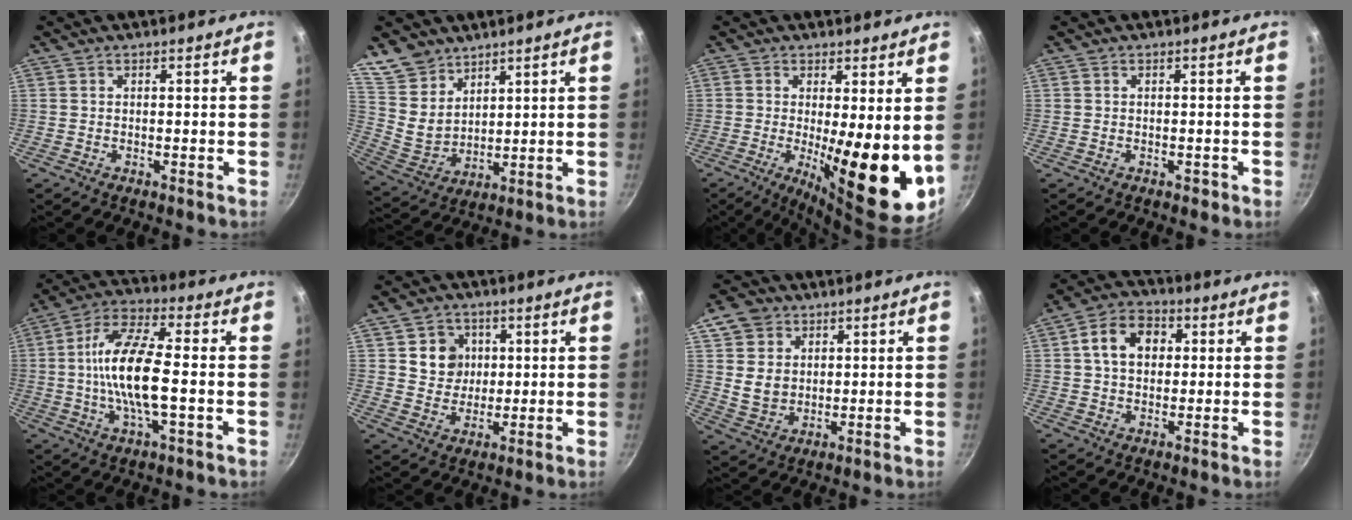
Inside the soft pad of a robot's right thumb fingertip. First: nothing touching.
{"total": 9.9, "force": [7.3, 6.2, 2.6], "torque": [-0.026, -0.036, 0.157]}
{"total": 14.4, "force": [-0.3, 3.5, 14.0], "torque": [-0.188, -0.029, 0.000]}
{"total": 0.9, "force": [-0.4, 0.6, 0.5], "torque": [-0.004, 0.003, -0.004]}
{"total": 14.6, "force": [-1.0, 4.9, 13.8], "torque": [-0.266, 0.024, -0.033]}
{"total": 7.1, "force": [1.8, 6.4, 2.4], "torque": [-0.001, -0.007, 0.032]}
{"total": 8.5, "force": [3.3, 7.1, 3.3], "torque": [-0.026, -0.015, 0.065]}
{"total": 9.2, "force": [1.9, 6.9, 5.8], "torque": [-0.075, 0.015, 0.021]}